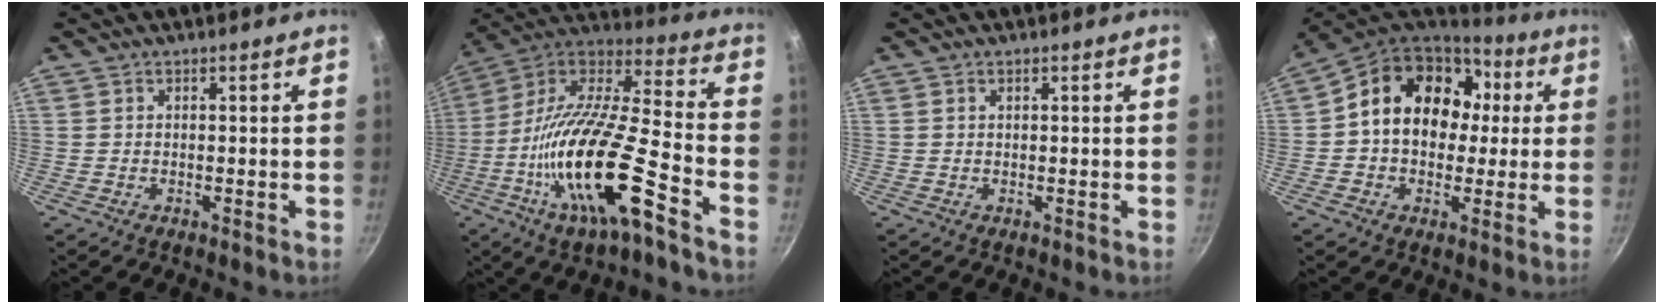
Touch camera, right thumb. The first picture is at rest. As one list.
[{"total": 24.0, "force": [-10.1, 6.4, 20.8], "torque": [-0.364, 0.039, -0.198]}, {"total": 0.5, "force": [0.3, 0.3, 0.3], "torque": [-0.005, 0.002, 0.005]}, {"total": 18.7, "force": [2.7, 14.4, 11.7], "torque": [-0.159, 0.037, 0.034]}]